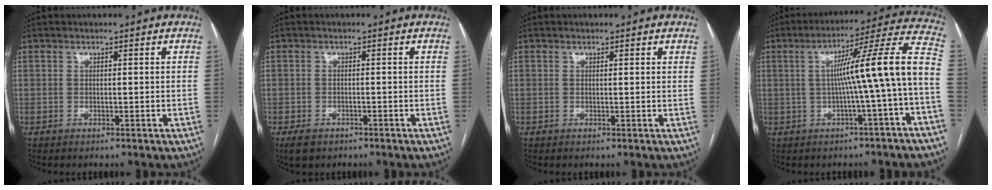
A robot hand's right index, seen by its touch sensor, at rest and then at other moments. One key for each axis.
{"total": 2.9, "fx": -2.0, "fy": 1.8, "fz": 1.1, "tx": -0.019, "ty": -0.001, "tz": -0.025}
{"total": 0.7, "fx": 0.6, "fy": 0.0, "fz": 0.4, "tx": -0.006, "ty": 0.001, "tz": 0.003}
{"total": 13.3, "fx": -1.6, "fy": -1.6, "fz": 13.1, "tx": -0.175, "ty": 0.028, "tz": -0.027}